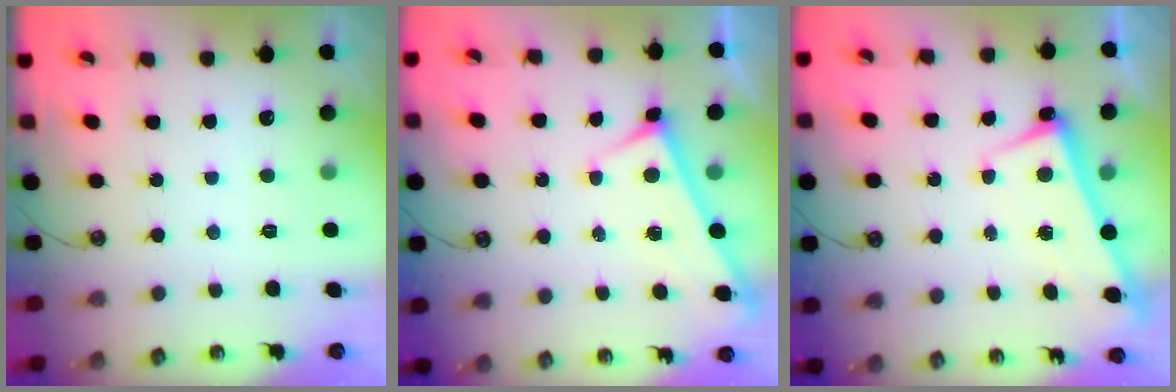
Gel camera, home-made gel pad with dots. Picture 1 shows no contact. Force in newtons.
{"total": 3.2, "press": 3.2, "slide": 0.4}
{"total": 2.5, "press": 2.4, "slide": 0.5}